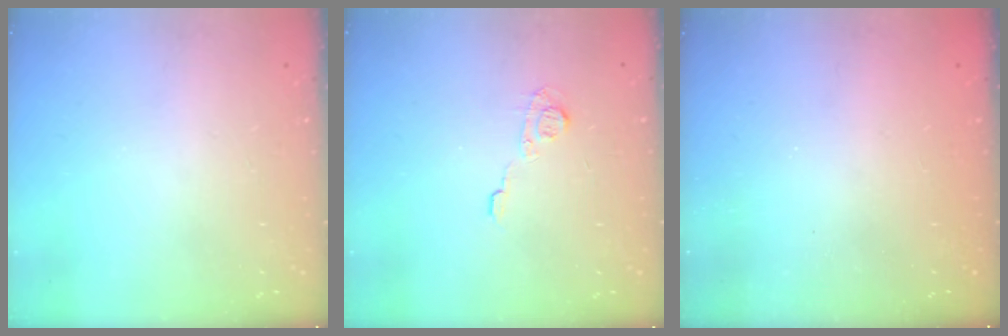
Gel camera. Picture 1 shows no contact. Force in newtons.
{"total": 6.9, "press": 6.8, "slide": 0.8}
{"total": 2.5, "press": 2.4, "slide": 0.8}